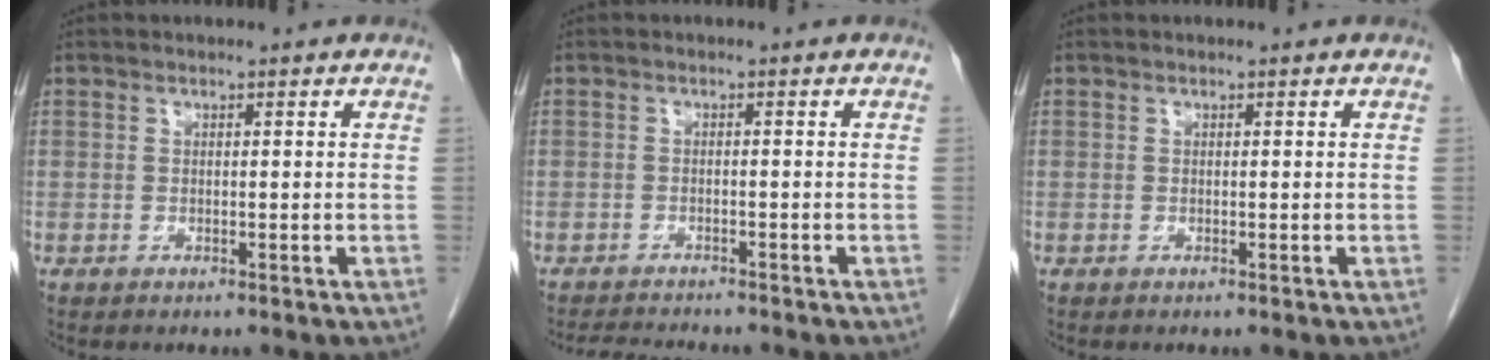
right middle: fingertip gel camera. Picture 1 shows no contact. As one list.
[{"total": 4.7, "force": [-4.5, 0.3, 1.5], "torque": [-0.022, -0.013, -0.071]}, {"total": 0.0}]